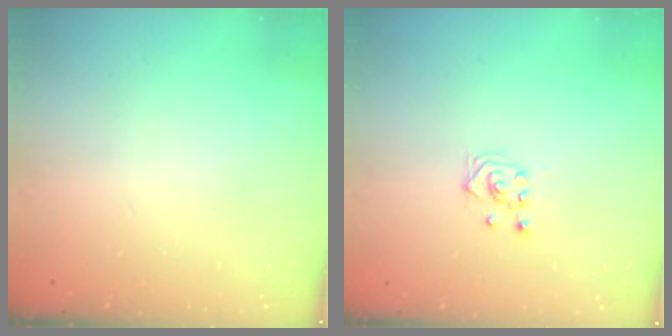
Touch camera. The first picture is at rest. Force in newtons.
{"total": 3.0, "press": 2.6, "slide": 1.5}